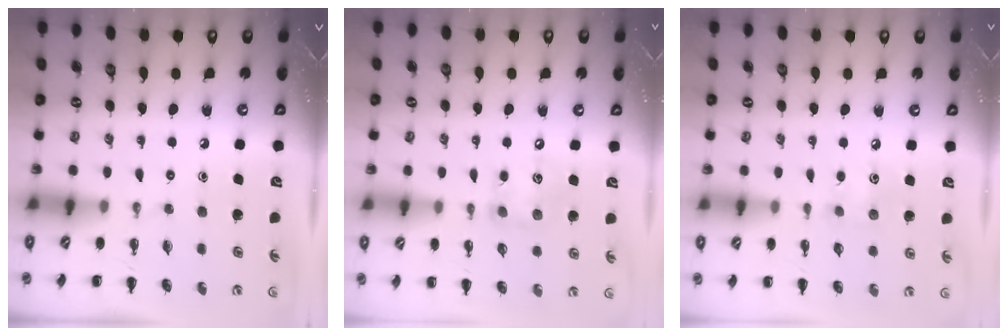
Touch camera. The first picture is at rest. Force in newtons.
{"total": 7.5, "press": 7.4, "slide": 0.9}
{"total": 5.0, "press": 4.8, "slide": 1.2}